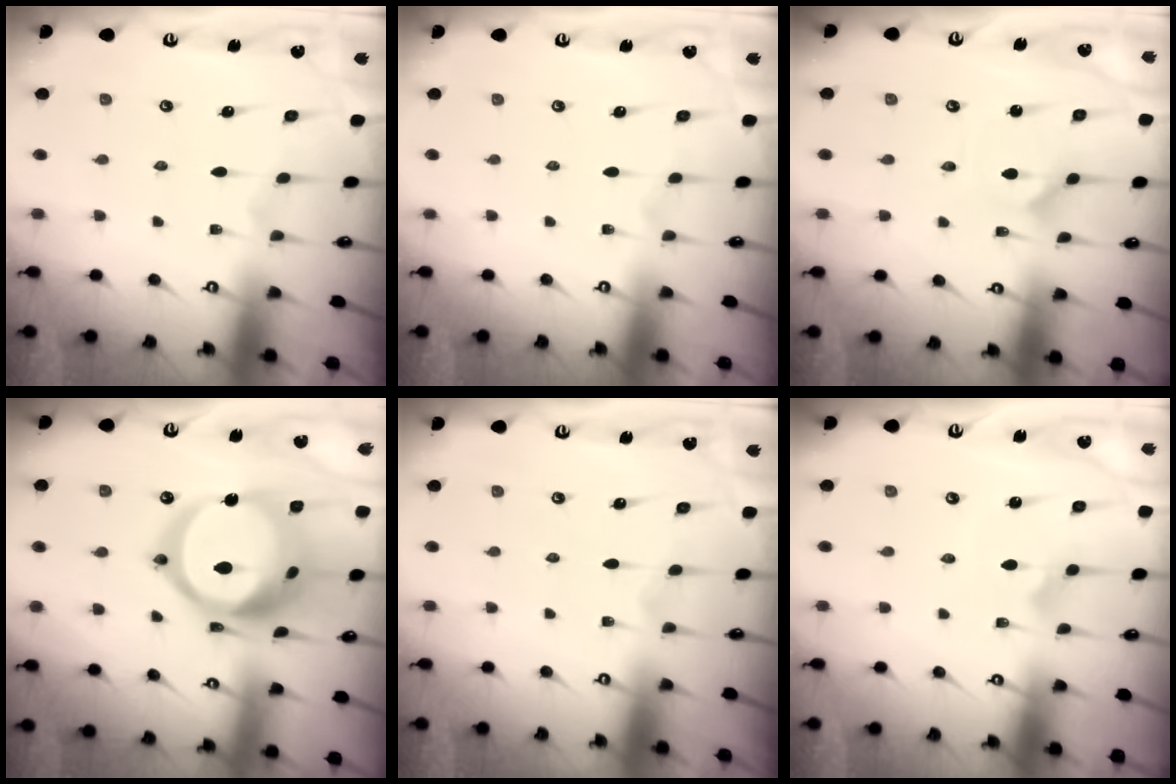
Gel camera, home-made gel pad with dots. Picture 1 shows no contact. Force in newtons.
{"total": 0.0}
{"total": 0.9, "press": 0.9, "slide": 0.0}
{"total": 23.1, "press": 22.9, "slide": 2.6}
{"total": 0.0}
{"total": 2.1, "press": 2.1, "slide": 0.1}